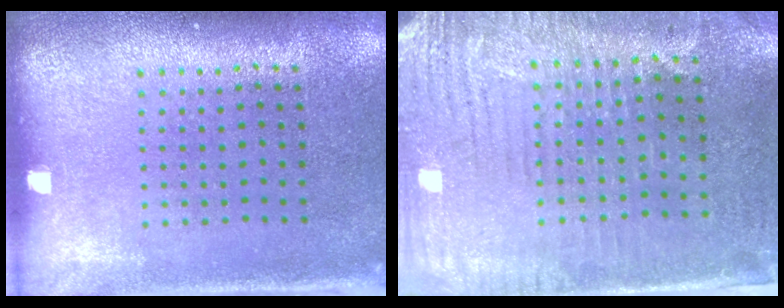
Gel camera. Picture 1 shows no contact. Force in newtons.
{"total": 3.1, "press": 2.7, "slide": 1.5}